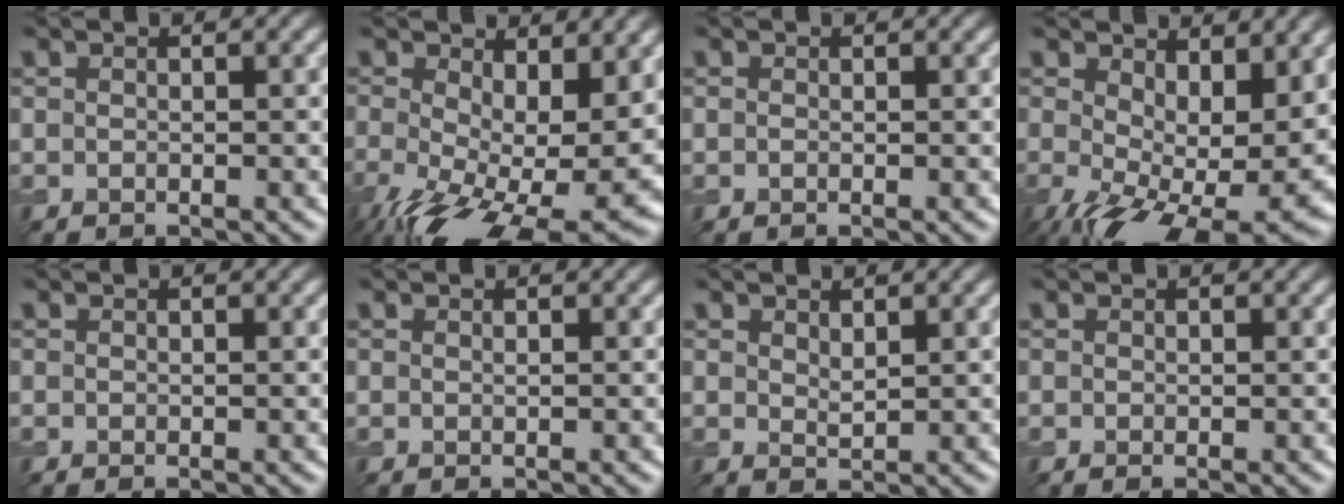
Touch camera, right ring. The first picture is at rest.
{"total": 16.1, "force": [-3.5, 8.1, 13.4], "torque": [-0.234, -0.066, -0.032]}
{"total": 0.0}
{"total": 13.7, "force": [-1.2, 6.8, 11.9], "torque": [-0.190, -0.041, 0.005]}
{"total": 0.0}
{"total": 0.0}
{"total": 1.1, "force": [0.8, 0.5, 0.7], "torque": [-0.016, -0.002, 0.019]}
{"total": 0.0}